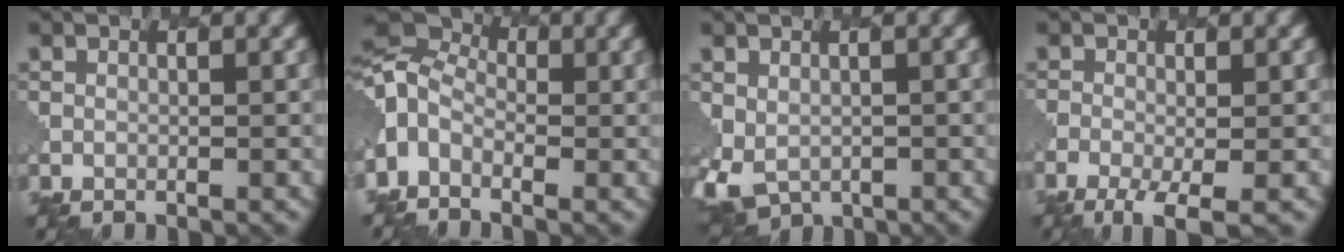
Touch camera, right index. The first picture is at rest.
{"total": 5.8, "force": [-0.9, 4.1, 4.0], "torque": [-0.097, 0.011, -0.026]}
{"total": 4.1, "force": [-0.6, 3.3, 2.4], "torque": [-0.052, -0.026, 0.009]}
{"total": 3.9, "force": [-2.3, 1.1, 3.0], "torque": [-0.059, -0.010, -0.042]}